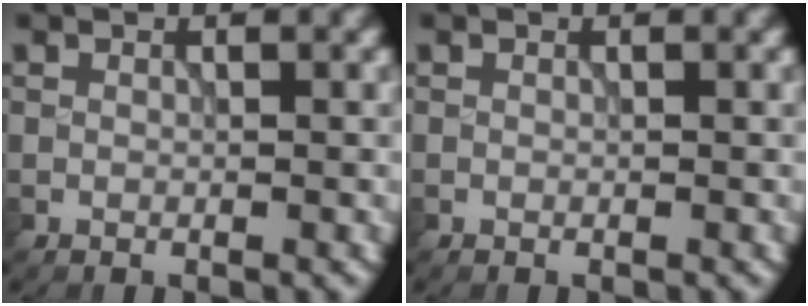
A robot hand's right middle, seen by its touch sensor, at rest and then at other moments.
{"total": 0.0}